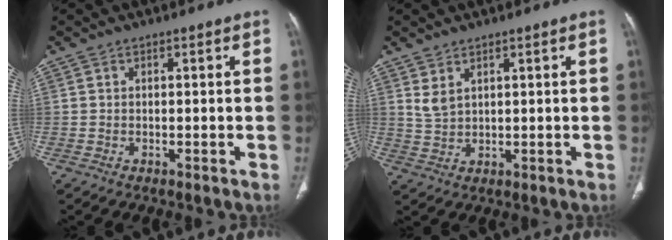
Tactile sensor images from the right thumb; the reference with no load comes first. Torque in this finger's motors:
{"motor_torque": [0.73, 3.18, 0.22, 0.11, 0.06]}